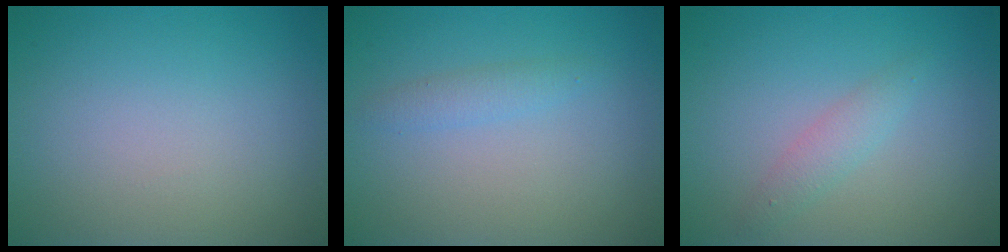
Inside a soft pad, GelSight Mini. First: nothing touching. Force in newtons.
{"total": 1.3, "press": 1.3, "slide": 0.1}
{"total": 1.6, "press": 1.6, "slide": 0.0}